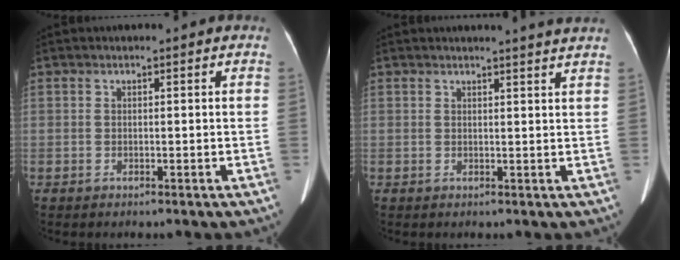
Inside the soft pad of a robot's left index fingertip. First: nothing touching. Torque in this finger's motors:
{"motor_torque": [-0.49, -1.48, 0.16, 0.04]}